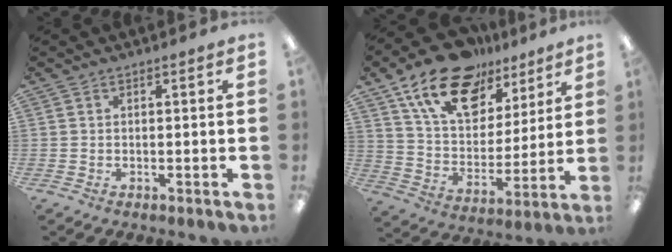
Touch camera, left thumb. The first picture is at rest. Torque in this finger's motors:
{"motor_torque": [2.05, 2.05, 1.37, -1.39, 0.11]}